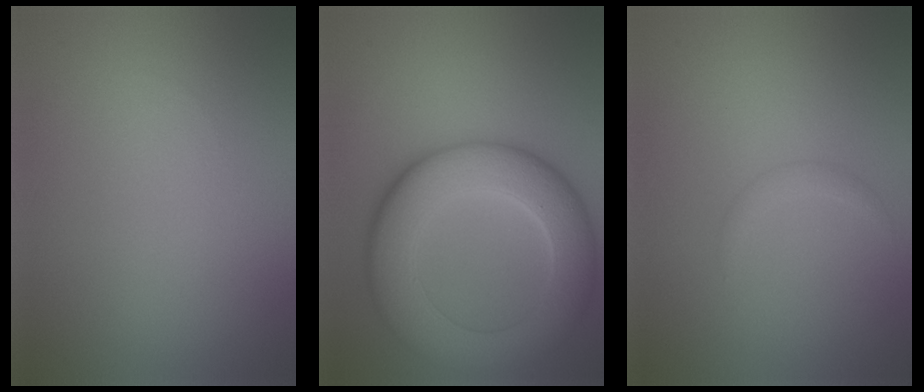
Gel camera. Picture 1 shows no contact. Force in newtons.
{"total": 10.0, "press": 10.0, "slide": 0.5}
{"total": 0.9, "press": 0.9, "slide": 0.1}